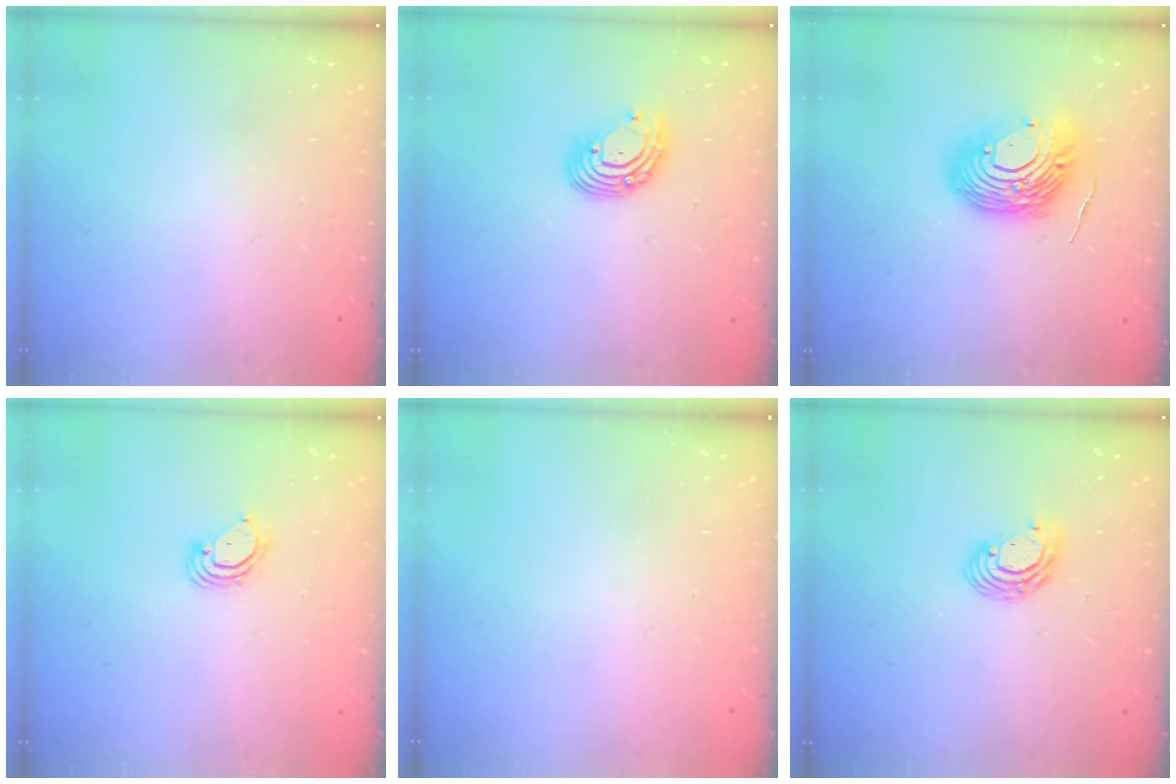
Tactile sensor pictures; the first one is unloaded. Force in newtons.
{"total": 8.3, "press": 8.2, "slide": 0.7}
{"total": 14.9, "press": 14.8, "slide": 1.6}
{"total": 3.9, "press": 3.9, "slide": 0.1}
{"total": 0.0}
{"total": 6.5, "press": 6.5, "slide": 0.2}